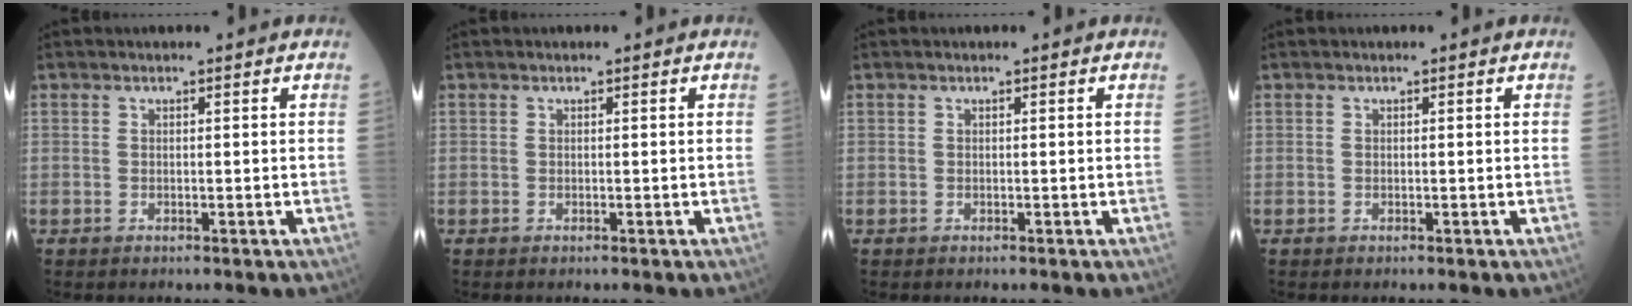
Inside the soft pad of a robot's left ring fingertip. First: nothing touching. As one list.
[{"total": 0.0}, {"total": 0.0}, {"total": 0.0}]